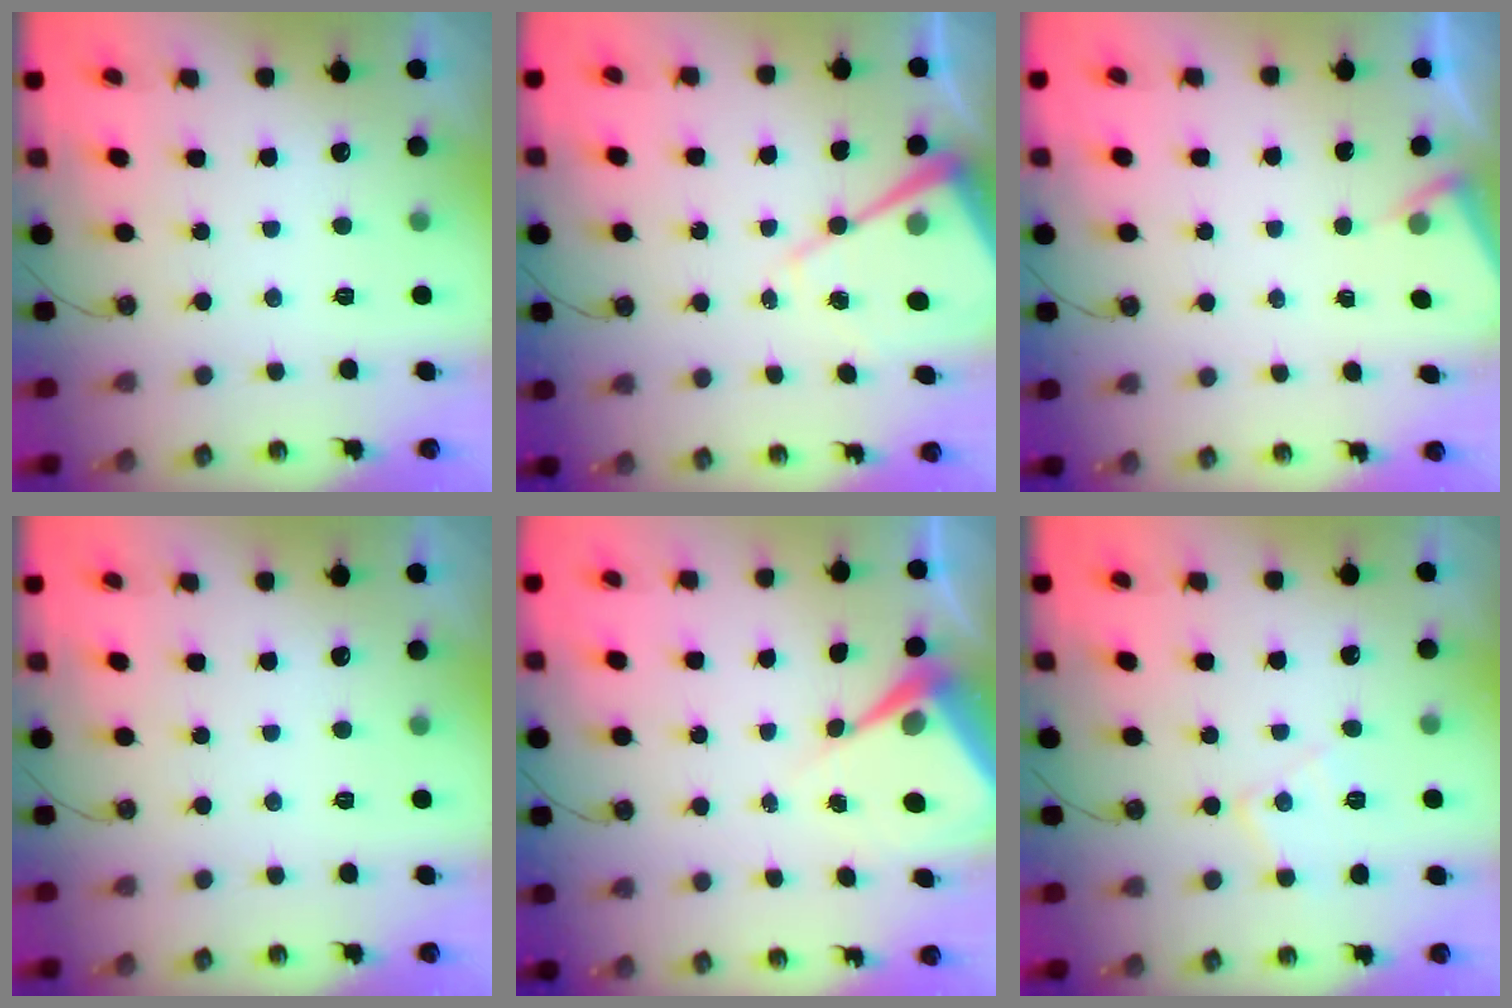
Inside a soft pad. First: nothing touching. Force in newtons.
{"total": 12.2, "press": 12.1, "slide": 1.3}
{"total": 2.6, "press": 2.6, "slide": 0.4}
{"total": 0.0}
{"total": 6.8, "press": 6.8, "slide": 0.4}
{"total": 7.7, "press": 7.7, "slide": 0.6}